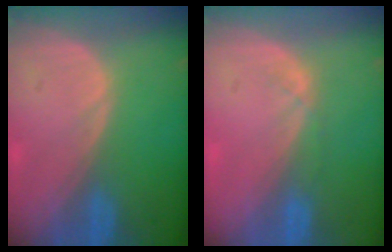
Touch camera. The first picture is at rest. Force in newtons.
{"total": 1.7, "press": 1.5, "slide": 0.8}